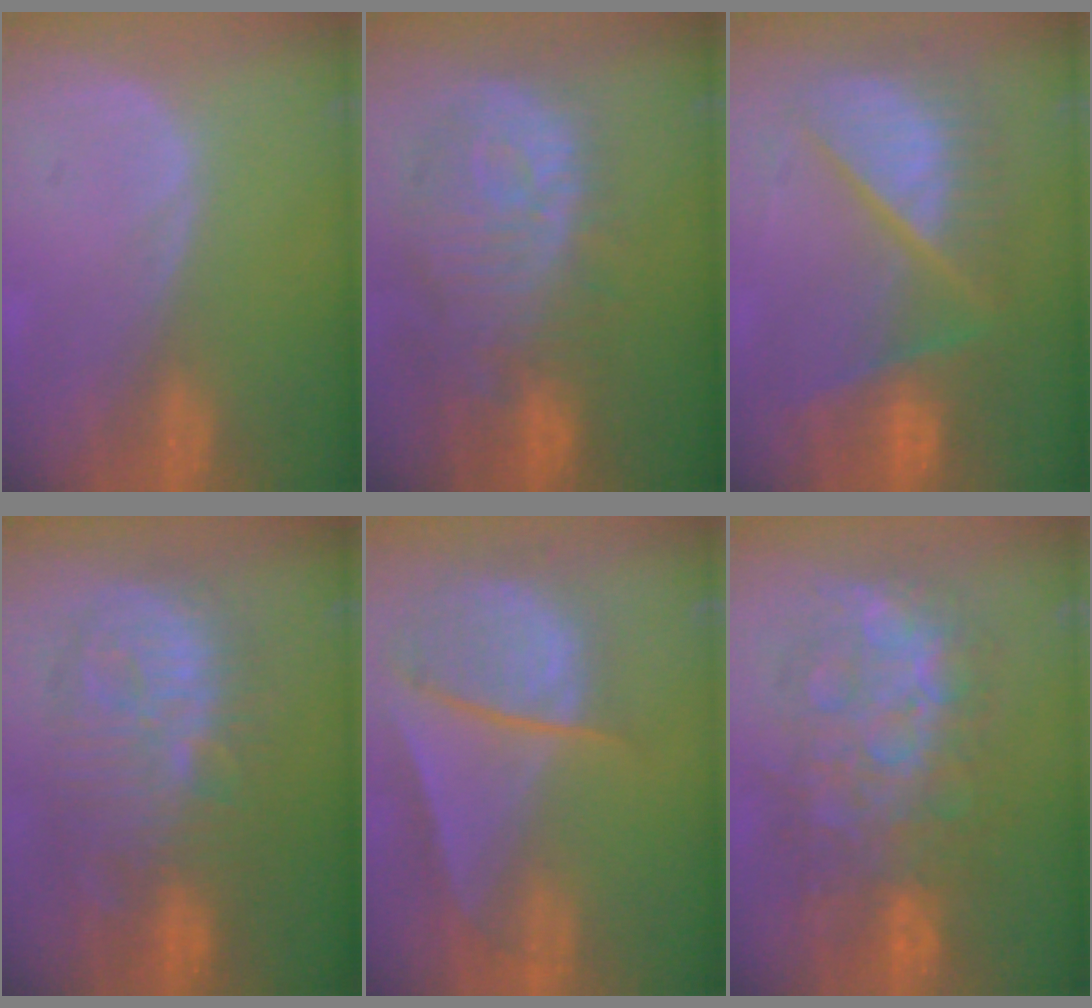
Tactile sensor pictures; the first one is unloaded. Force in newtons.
{"total": 12.7, "press": 11.3, "slide": 5.8}
{"total": 11.1, "press": 11.0, "slide": 1.3}
{"total": 11.6, "press": 11.5, "slide": 0.8}
{"total": 9.3, "press": 8.0, "slide": 4.7}
{"total": 12.4, "press": 12.3, "slide": 1.2}